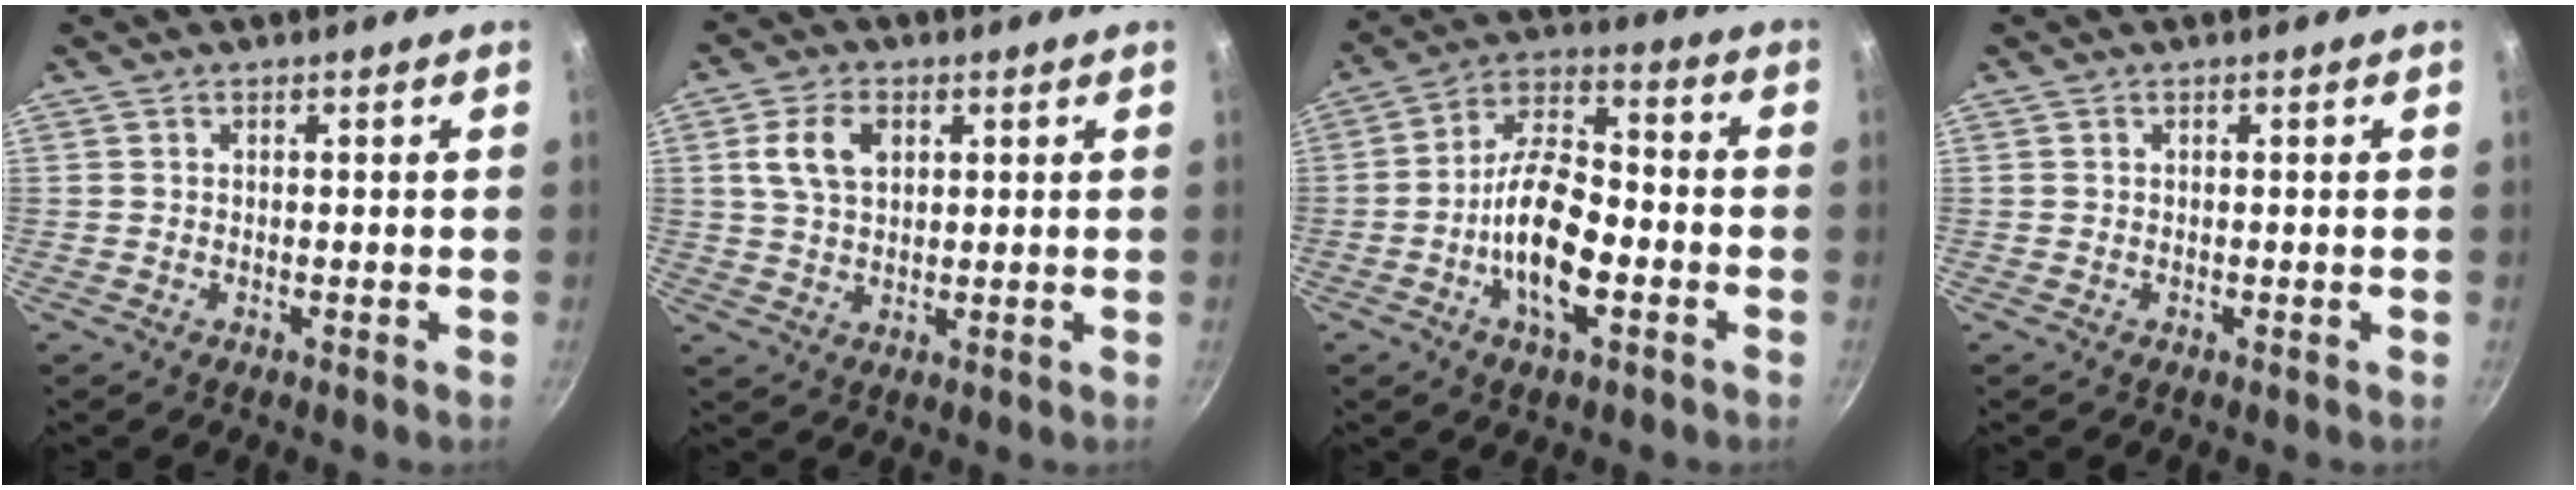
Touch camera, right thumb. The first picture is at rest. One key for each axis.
{"total": 7.2, "fx": 2.2, "fy": 4.8, "fz": 4.9, "tx": -0.078, "ty": 0.003, "tz": 0.040}
{"total": 13.8, "fx": -3.9, "fy": 6.4, "fz": 11.6, "tx": -0.197, "ty": 0.037, "tz": -0.081}
{"total": 0.0}